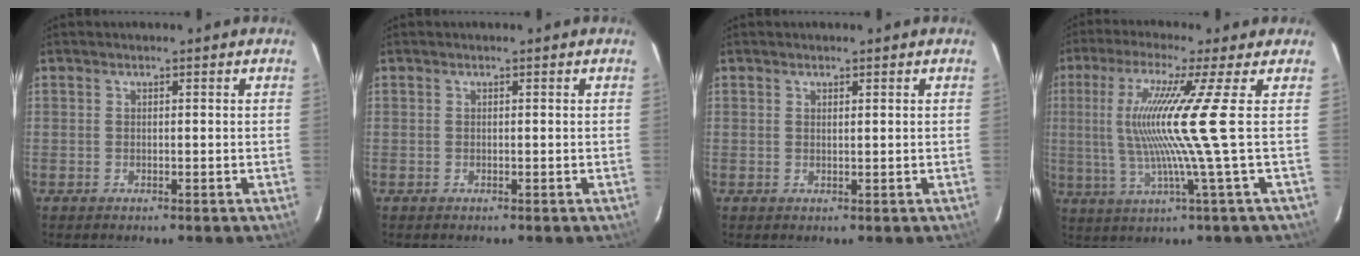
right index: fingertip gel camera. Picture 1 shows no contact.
{"total": 0.0}
{"total": 0.6, "force": [0.5, 0.0, 0.4], "torque": [-0.006, 0.000, 0.009]}
{"total": 12.8, "force": [0.8, -3.2, 12.4], "torque": [-0.235, -0.011, 0.019]}